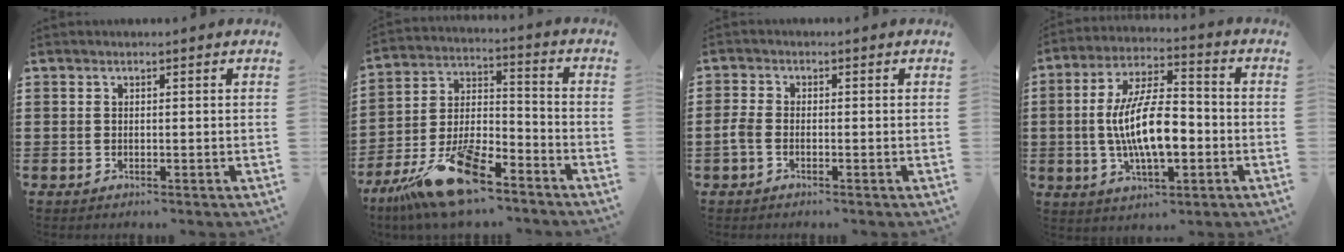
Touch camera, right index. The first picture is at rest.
{"total": 16.1, "force": [-12.1, 4.8, 9.4], "torque": [-0.179, 0.042, -0.217]}
{"total": 1.9, "force": [-0.9, 0.8, 1.5], "torque": [-0.042, -0.005, -0.020]}
{"total": 12.0, "force": [-1.8, 4.4, 11.0], "torque": [-0.230, -0.003, -0.035]}